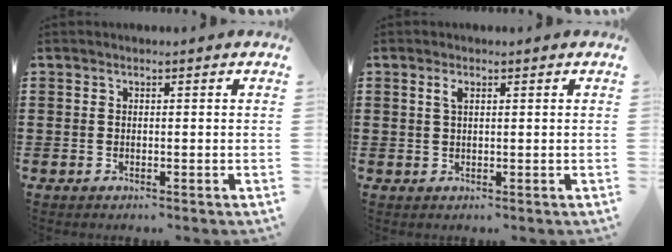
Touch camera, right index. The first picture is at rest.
{"total": 1.6, "force": [0.7, 0.6, 1.3], "torque": [-0.028, 0.005, 0.010]}